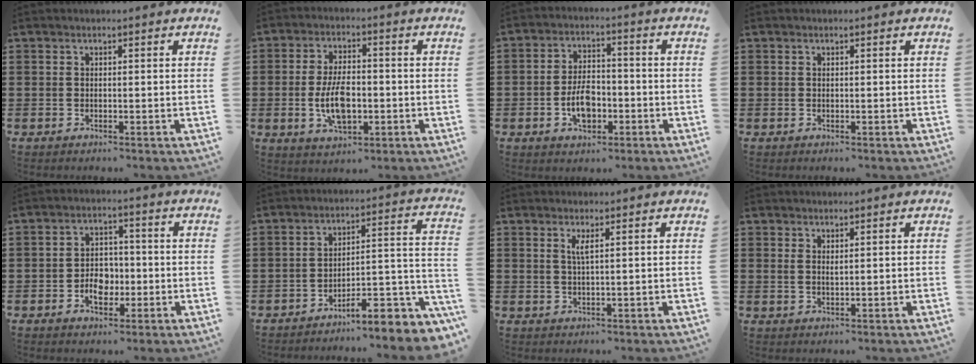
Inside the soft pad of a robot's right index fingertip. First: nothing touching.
{"total": 7.5, "force": [-1.3, 3.8, 6.3], "torque": [-0.129, -0.002, -0.030]}
{"total": 5.9, "force": [-2.1, 3.6, 4.1], "torque": [-0.078, 0.004, -0.041]}
{"total": 0.0}
{"total": 4.8, "force": [-1.5, 3.4, 3.0], "torque": [-0.042, 0.000, -0.031]}
{"total": 6.7, "force": [-5.4, 1.3, 3.8], "torque": [-0.047, -0.010, -0.104]}
{"total": 1.8, "force": [0.8, -0.1, 1.6], "torque": [-0.035, -0.002, 0.012]}
{"total": 1.1, "force": [0.7, 0.3, 0.7], "torque": [-0.016, 0.003, 0.012]}